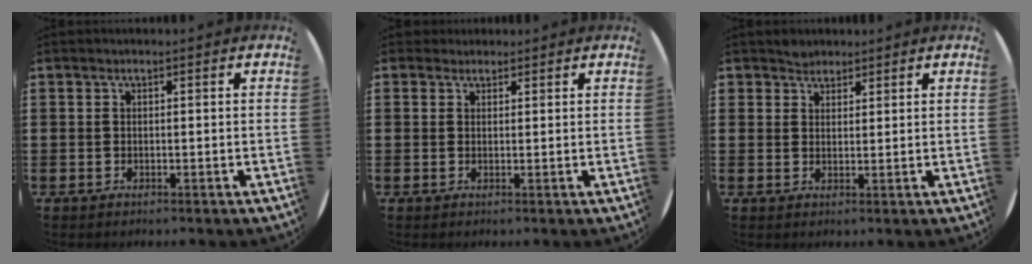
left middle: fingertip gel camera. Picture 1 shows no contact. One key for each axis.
{"total": 1.2, "fx": 1.1, "fy": 0.5, "fz": -0.1, "tx": 0.007, "ty": 0.001, "tz": 0.020}
{"total": 2.2, "fx": 2.0, "fy": 0.9, "fz": -0.2, "tx": 0.009, "ty": 0.000, "tz": 0.038}